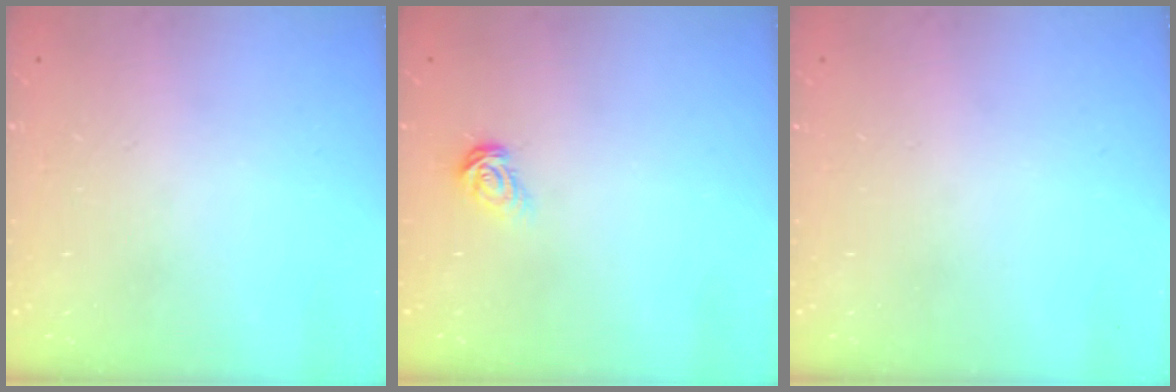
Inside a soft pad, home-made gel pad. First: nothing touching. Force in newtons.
{"total": 5.4, "press": 5.4, "slide": 0.6}
{"total": 0.0}